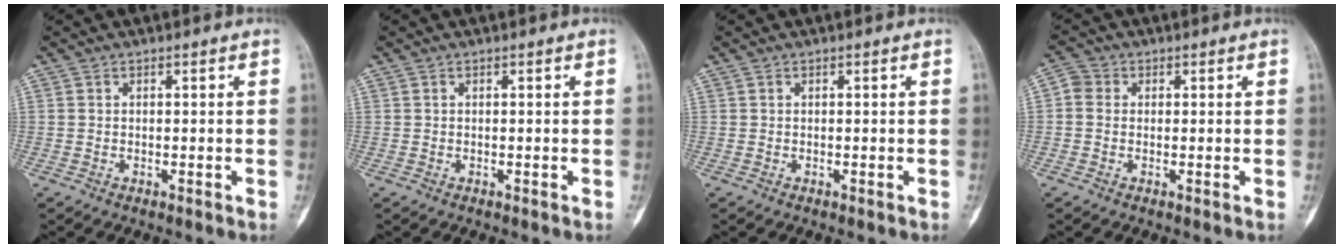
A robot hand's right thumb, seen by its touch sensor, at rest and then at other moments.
{"total": 0.0}
{"total": 0.0}
{"total": 2.9, "force": [0.1, 2.6, 1.3], "torque": [-0.018, 0.006, -0.007]}